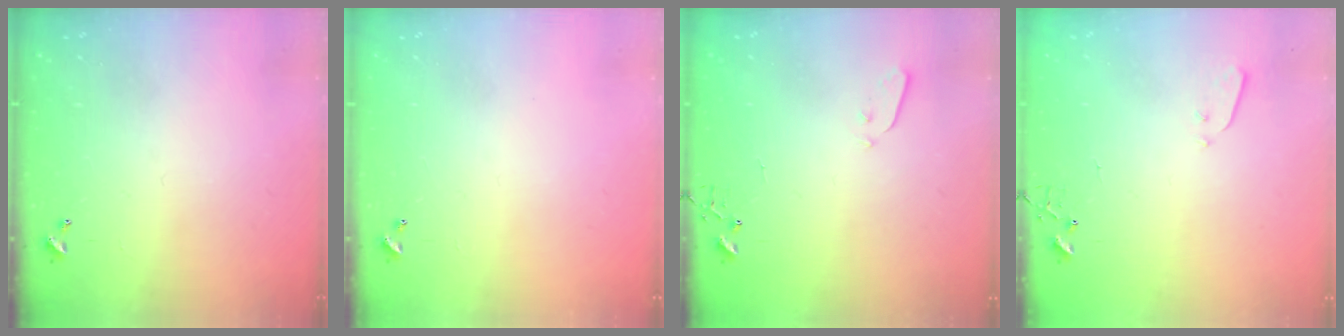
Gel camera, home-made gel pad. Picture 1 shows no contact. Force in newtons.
{"total": 0.0}
{"total": 2.5, "press": 2.5, "slide": 0.4}
{"total": 3.3, "press": 3.2, "slide": 0.7}